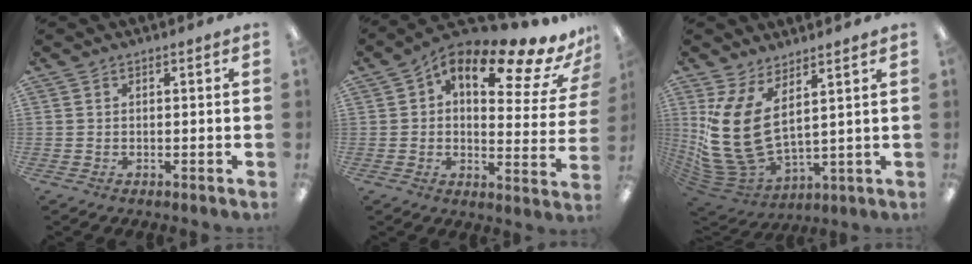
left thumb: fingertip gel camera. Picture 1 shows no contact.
{"total": 16.0, "force": [9.9, 5.7, 11.2], "torque": [-0.169, -0.067, 0.160]}
{"total": 14.2, "force": [4.6, 7.4, 11.2], "torque": [-0.275, -0.045, 0.088]}